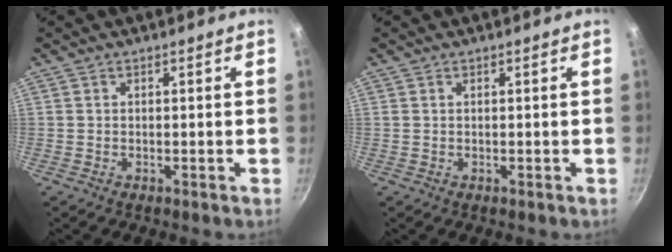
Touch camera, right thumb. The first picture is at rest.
{"total": 0.0}